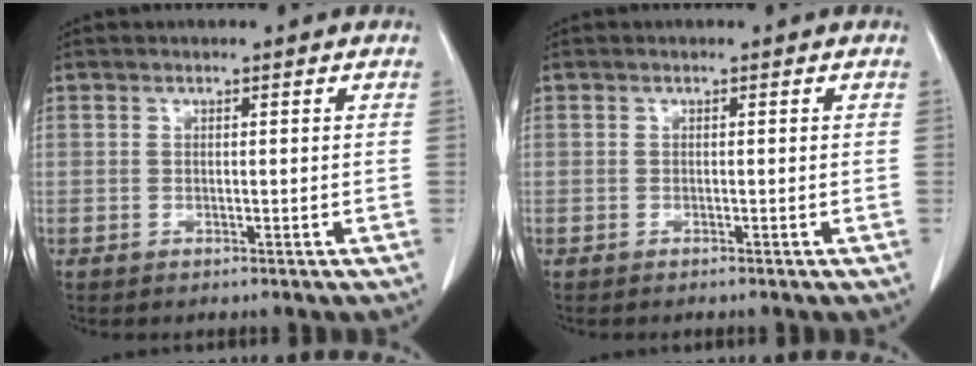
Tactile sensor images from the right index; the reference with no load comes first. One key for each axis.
{"total": 0.6, "fx": -0.6, "fy": -0.1, "fz": 0.2, "tx": 0.001, "ty": 0.001, "tz": -0.009}